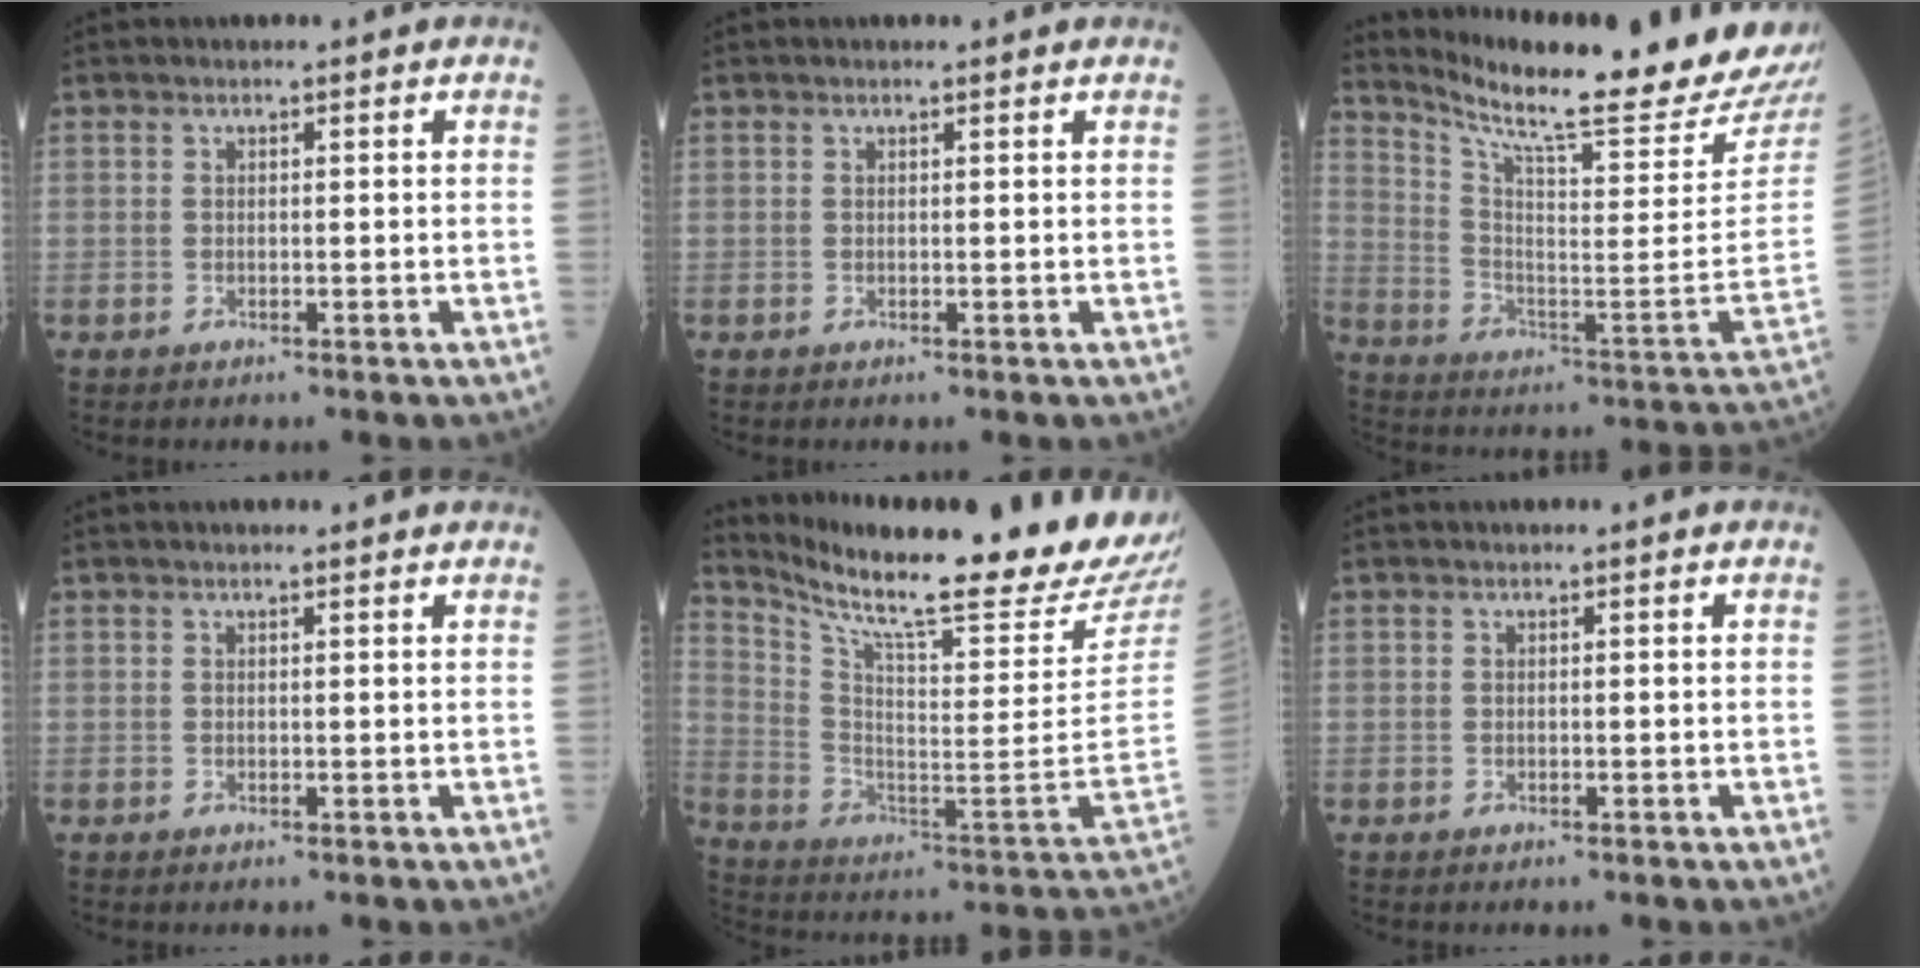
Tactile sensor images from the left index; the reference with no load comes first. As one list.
[{"total": 1.5, "force": [1.4, 0.0, 0.5], "torque": [-0.011, 0.010, 0.018]}, {"total": 23.4, "force": [21.4, -1.5, 9.1], "torque": [-0.173, -0.110, 0.308]}, {"total": 2.3, "force": [2.2, 0.1, 0.8], "torque": [-0.012, 0.012, 0.024]}, {"total": 27.0, "force": [23.9, -0.5, 12.7], "torque": [-0.229, -0.110, 0.345]}, {"total": 0.0}]